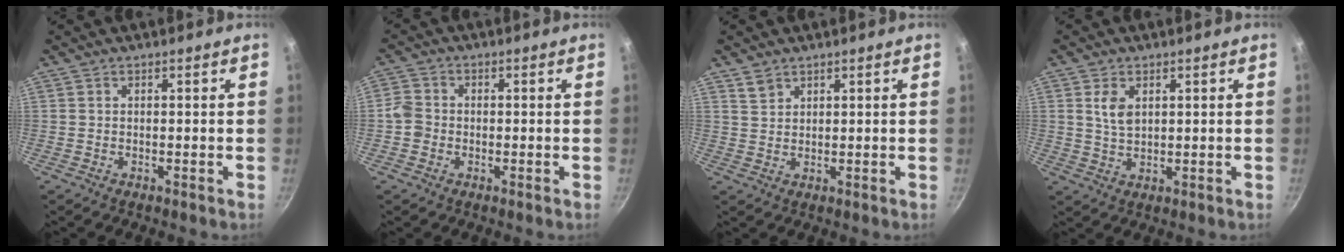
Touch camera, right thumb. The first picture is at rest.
{"total": 3.7, "force": [-1.0, 3.3, 1.5], "torque": [-0.017, 0.015, -0.028]}
{"total": 2.5, "force": [1.8, 1.5, 0.8], "torque": [-0.007, -0.003, 0.037]}
{"total": 4.4, "force": [1.5, 2.7, 3.1], "torque": [-0.053, -0.007, 0.031]}